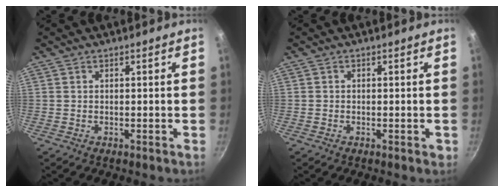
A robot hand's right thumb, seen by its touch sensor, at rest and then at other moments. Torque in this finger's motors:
{"motor_torque": [-0.16, 0.18, -0.35, 0.14, -0.03]}